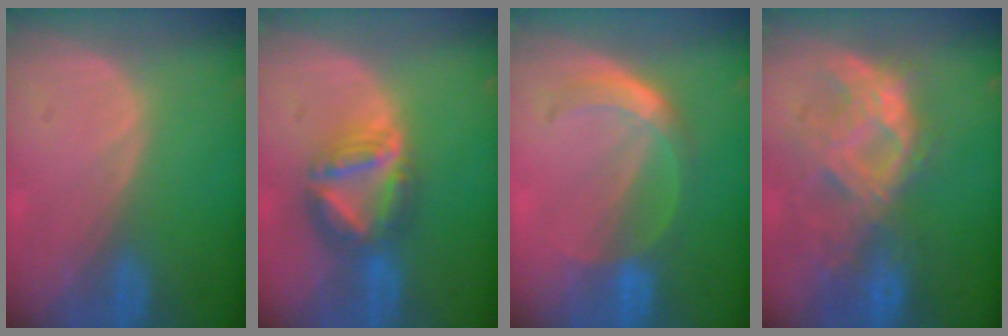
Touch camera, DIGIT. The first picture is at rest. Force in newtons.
{"total": 7.6, "press": 6.7, "slide": 3.6}
{"total": 6.0, "press": 5.2, "slide": 3.1}
{"total": 9.7, "press": 8.9, "slide": 3.9}